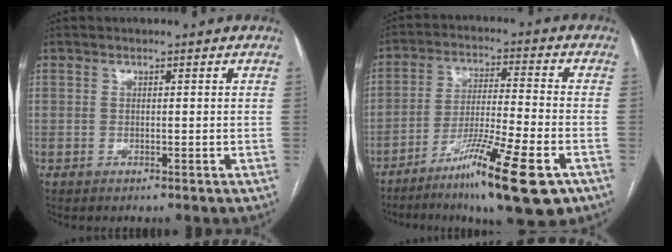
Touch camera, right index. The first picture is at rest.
{"total": 15.4, "force": [-8.8, 1.1, 12.6], "torque": [-0.204, -0.029, -0.146]}